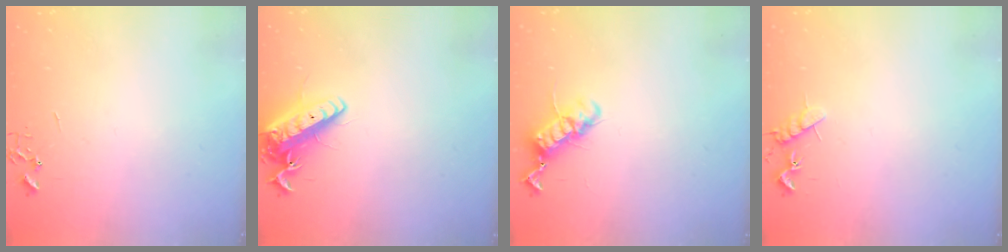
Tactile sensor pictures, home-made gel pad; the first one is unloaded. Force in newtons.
{"total": 13.9, "press": 13.7, "slide": 2.5}
{"total": 11.8, "press": 11.7, "slide": 1.4}
{"total": 7.0, "press": 6.9, "slide": 0.6}